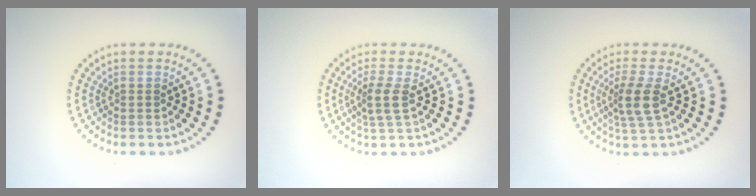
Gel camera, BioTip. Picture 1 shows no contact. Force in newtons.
{"total": 2.2, "press": 1.7, "slide": 1.3}
{"total": 2.8, "press": 2.3, "slide": 1.7}